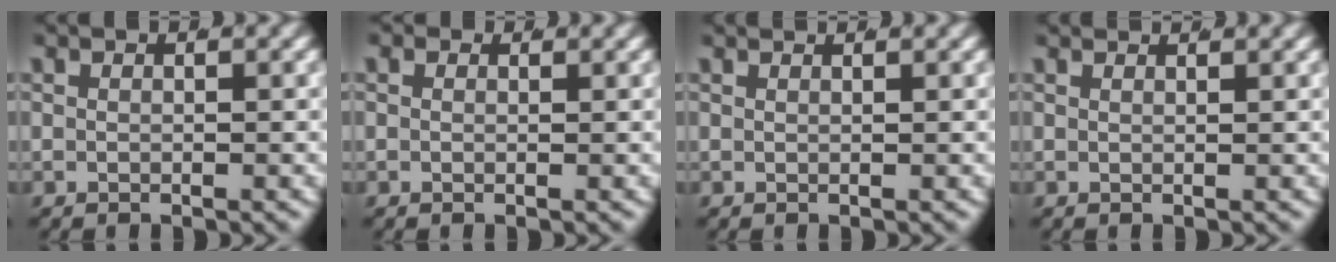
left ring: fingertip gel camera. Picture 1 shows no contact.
{"total": 0.6, "force": [0.3, 0.4, 0.2], "torque": [0.000, -0.004, 0.005]}
{"total": 0.9, "force": [0.8, -0.5, 0.0], "torque": [0.008, -0.001, 0.014]}
{"total": 1.2, "force": [1.1, -0.5, 0.1], "torque": [0.009, -0.002, 0.018]}